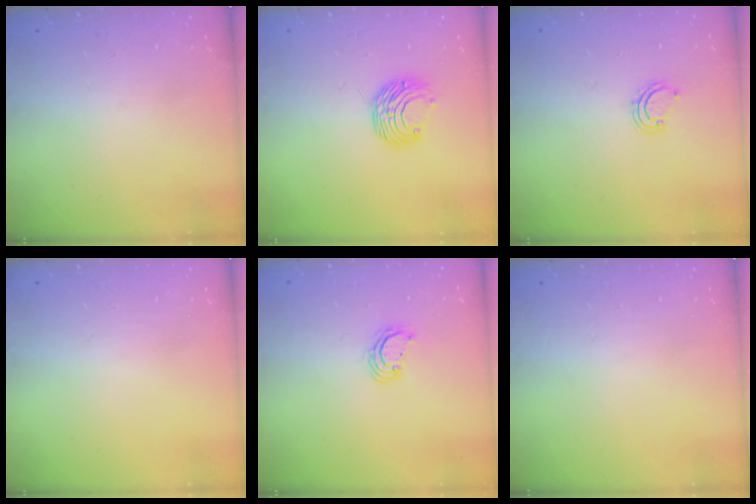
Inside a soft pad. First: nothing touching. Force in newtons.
{"total": 8.5, "press": 8.5, "slide": 0.6}
{"total": 3.5, "press": 3.5, "slide": 0.3}
{"total": 0.0}
{"total": 2.8, "press": 2.8, "slide": 0.2}
{"total": 0.0}